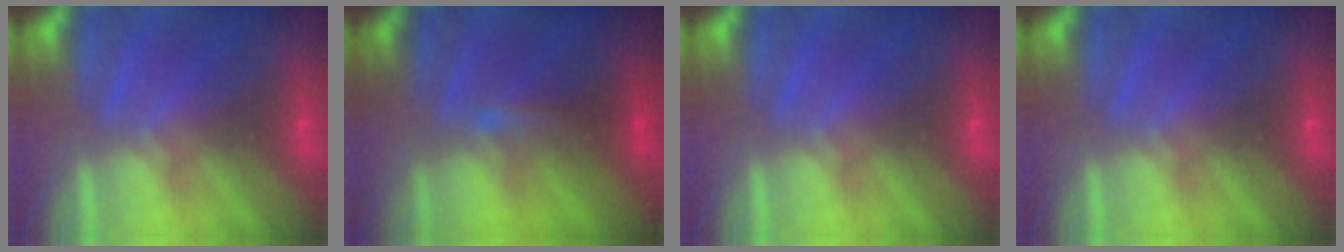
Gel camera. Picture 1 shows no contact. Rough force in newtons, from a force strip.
{"total": 4.2}
{"total": 0.0}
{"total": 0.0}